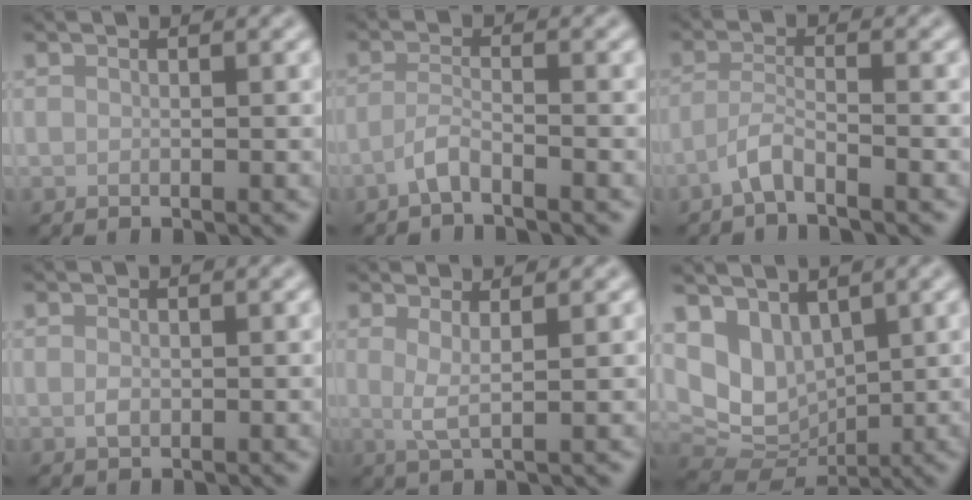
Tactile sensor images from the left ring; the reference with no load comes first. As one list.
[{"total": 2.1, "force": [-1.6, 0.3, 1.3], "torque": [-0.030, -0.001, -0.041]}, {"total": 2.4, "force": [-1.9, 0.3, 1.5], "torque": [-0.035, -0.001, -0.047]}, {"total": 0.8, "force": [-0.3, 0.5, 0.6], "torque": [-0.016, -0.003, -0.005]}, {"total": 2.2, "force": [0.5, 0.6, 2.0], "torque": [-0.034, -0.005, 0.007]}, {"total": 5.4, "force": [2.3, 3.7, 3.3], "torque": [-0.068, -0.014, 0.042]}]